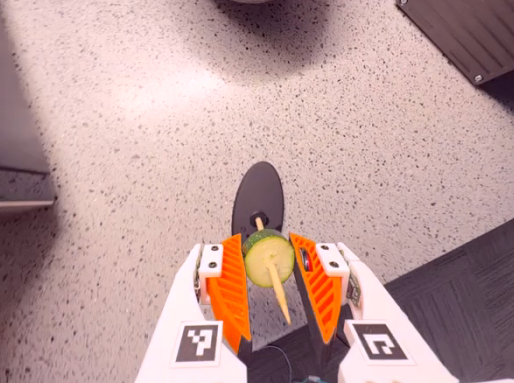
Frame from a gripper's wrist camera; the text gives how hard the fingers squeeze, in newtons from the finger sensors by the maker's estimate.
{"total": 7.9, "left": 7.3, "right": 8.5}